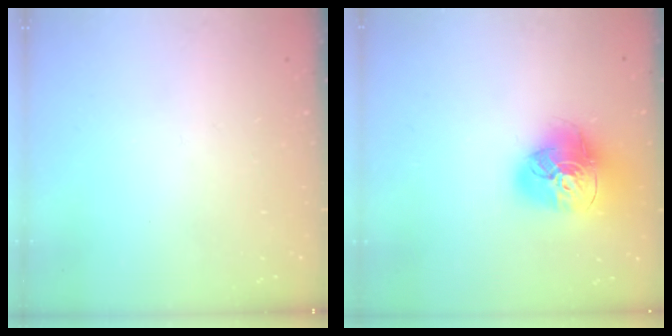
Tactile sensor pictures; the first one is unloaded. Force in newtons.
{"total": 18.0, "press": 17.9, "slide": 2.0}